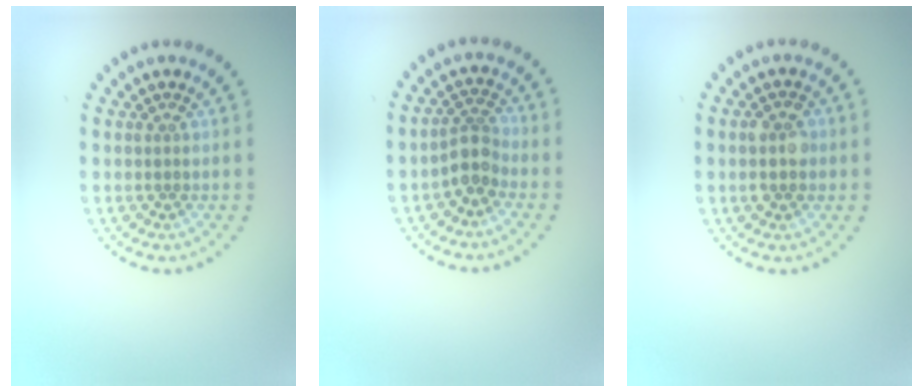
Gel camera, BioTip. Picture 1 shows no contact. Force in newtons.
{"total": 2.5, "press": 1.9, "slide": 1.6}
{"total": 2.7, "press": 2.7, "slide": 0.1}